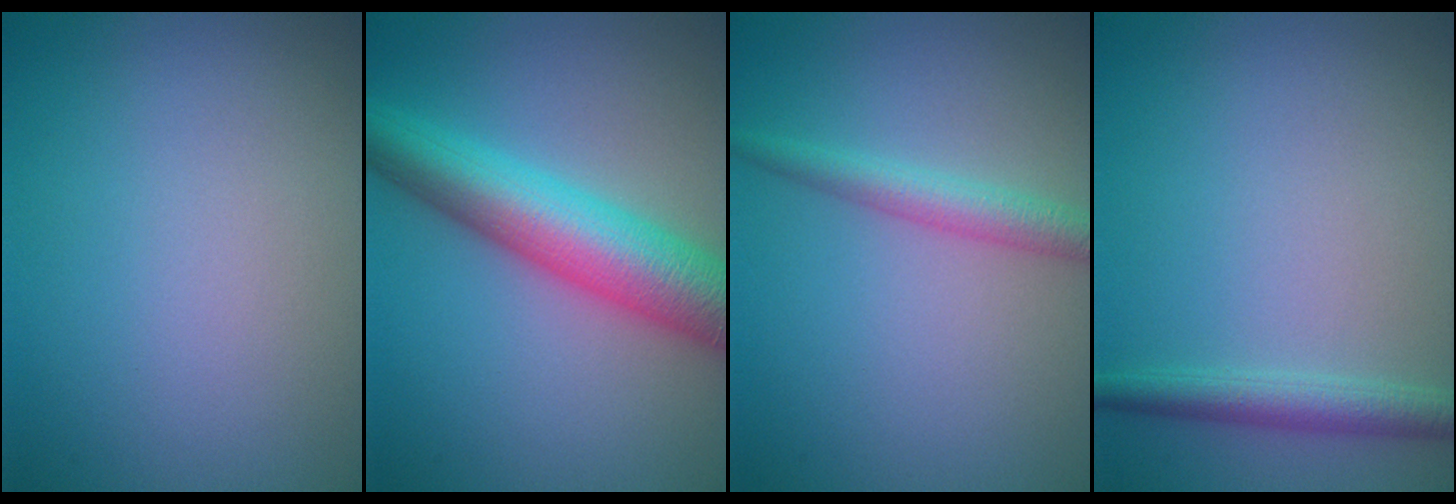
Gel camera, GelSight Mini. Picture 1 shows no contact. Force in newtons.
{"total": 8.5, "press": 8.5, "slide": 0.1}
{"total": 2.6, "press": 2.6, "slide": 0.1}
{"total": 2.4, "press": 2.4, "slide": 0.0}